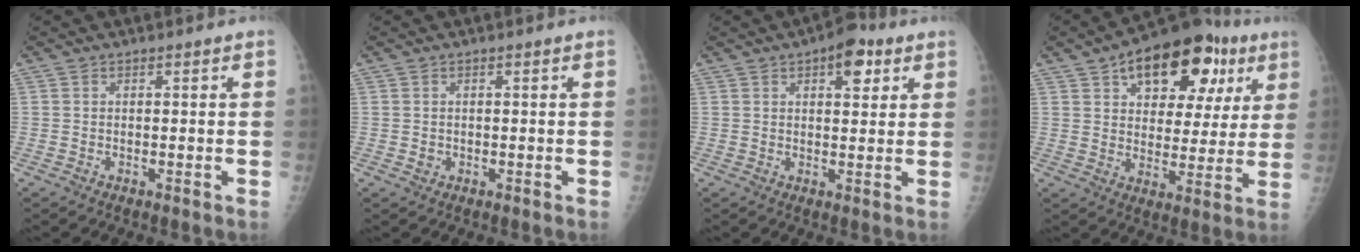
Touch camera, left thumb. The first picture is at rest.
{"total": 0.9, "force": [0.0, 0.9, 0.3], "torque": [-0.003, 0.000, 0.003]}
{"total": 7.0, "force": [3.5, 3.4, 5.0], "torque": [-0.043, -0.009, 0.041]}
{"total": 20.6, "force": [10.0, 11.2, 14.1], "torque": [-0.157, -0.002, 0.143]}